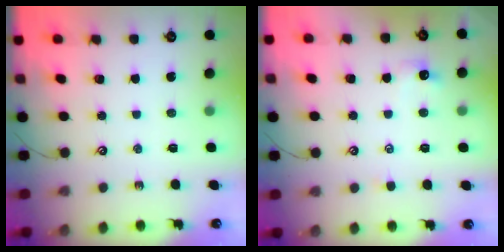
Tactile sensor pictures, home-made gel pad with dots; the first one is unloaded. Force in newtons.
{"total": 0.6, "press": 0.2, "slide": 0.6}